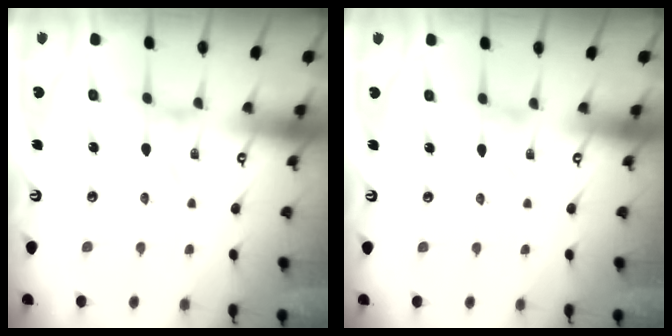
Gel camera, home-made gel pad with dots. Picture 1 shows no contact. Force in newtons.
{"total": 0.0}